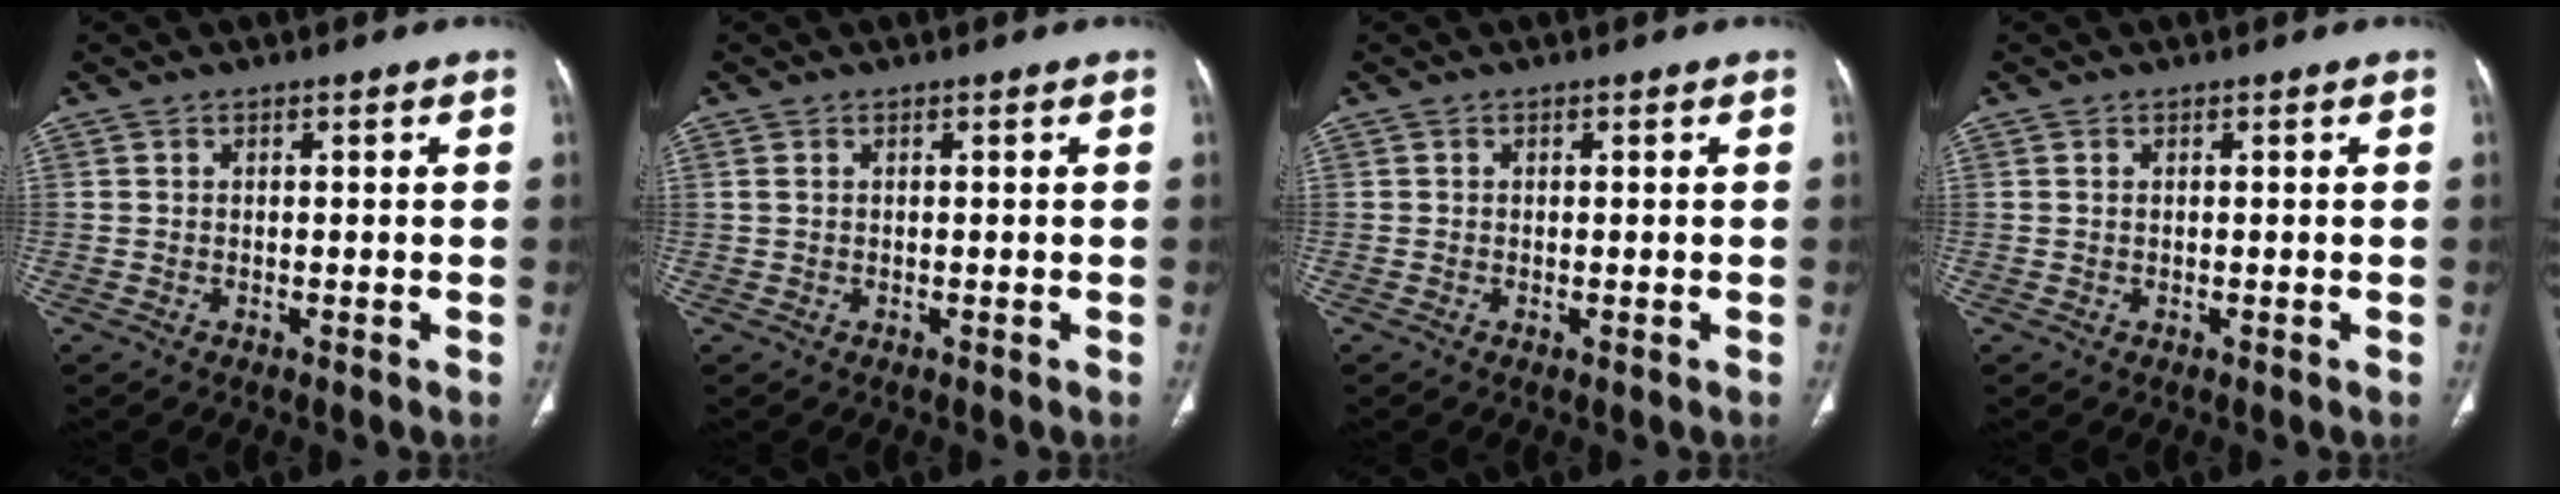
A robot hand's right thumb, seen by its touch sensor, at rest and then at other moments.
{"total": 0.7, "force": [0.3, 0.4, 0.5], "torque": [-0.013, 0.010, 0.010]}
{"total": 0.0}
{"total": 0.0}